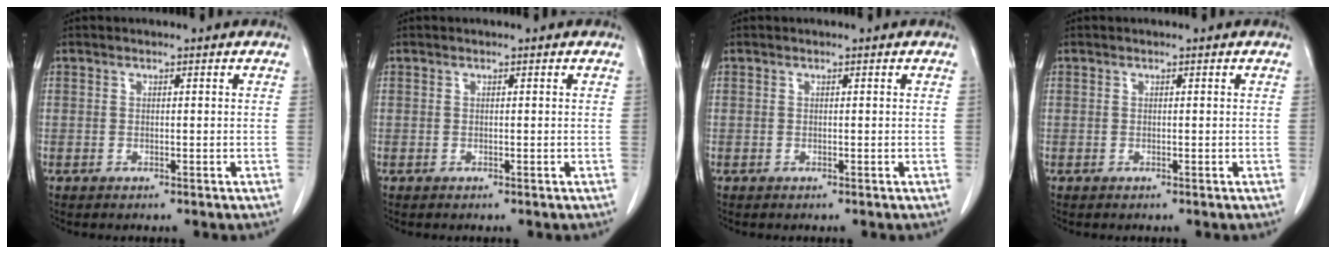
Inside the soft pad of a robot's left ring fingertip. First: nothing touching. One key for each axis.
{"total": 0.0}
{"total": 0.0}
{"total": 0.0}